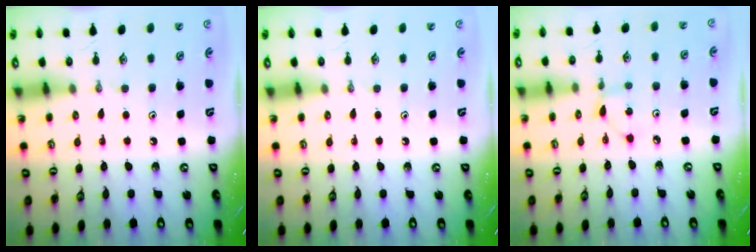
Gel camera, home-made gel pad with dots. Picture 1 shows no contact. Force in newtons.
{"total": 0.0}
{"total": 1.9, "press": 1.9, "slide": 0.1}